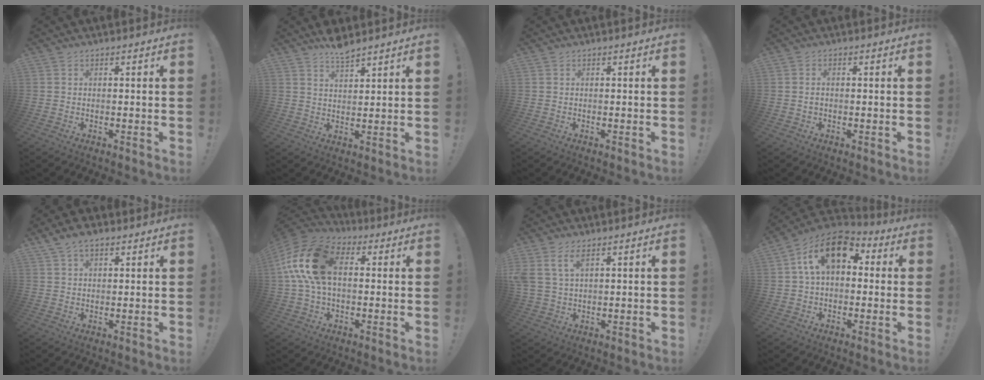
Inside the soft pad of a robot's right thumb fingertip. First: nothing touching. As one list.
[{"total": 5.0, "force": [4.5, 1.1, 1.9], "torque": [-0.025, -0.033, 0.079]}, {"total": 0.0}, {"total": 0.7, "force": [0.0, 0.4, 0.6], "torque": [-0.005, -0.002, -0.003]}, {"total": 4.7, "force": [3.1, 2.3, 2.6], "torque": [-0.042, -0.008, 0.057]}, {"total": 18.2, "force": [3.0, 11.0, 14.2], "torque": [-0.275, 0.016, 0.053]}, {"total": 5.7, "force": [3.2, 2.6, 3.9], "torque": [-0.082, -0.009, 0.060]}, {"total": 15.3, "force": [4.8, 9.2, 11.2], "torque": [-0.171, -0.001, 0.086]}]